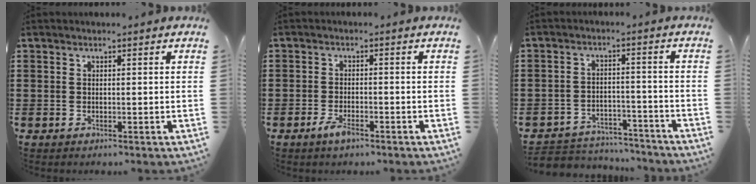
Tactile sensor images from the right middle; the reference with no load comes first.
{"total": 2.7, "force": [-1.6, 0.8, 2.0], "torque": [-0.047, -0.003, -0.034]}
{"total": 4.3, "force": [-4.2, 1.0, 0.0], "torque": [-0.012, 0.006, -0.092]}